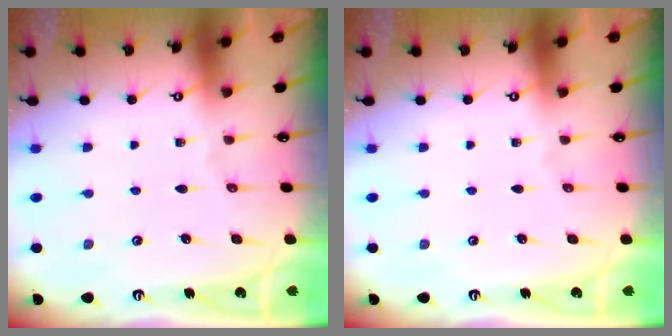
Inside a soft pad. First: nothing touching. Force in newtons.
{"total": 0.0}